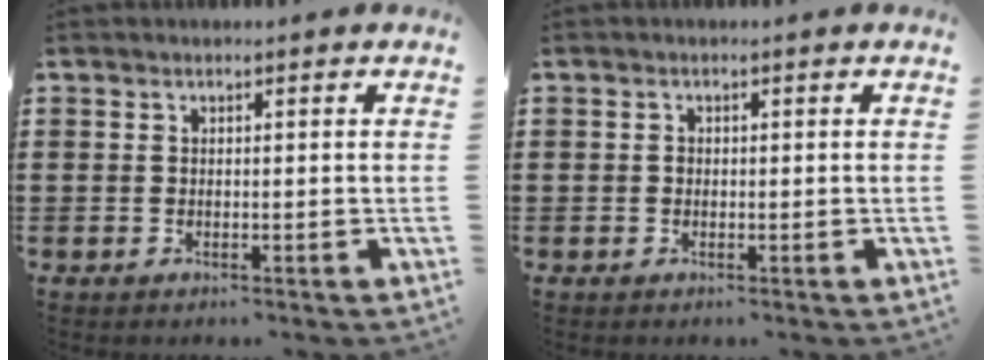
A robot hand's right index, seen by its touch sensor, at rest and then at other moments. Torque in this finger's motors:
{"motor_torque": [0.42, -0.21, 0.07, 0.00]}